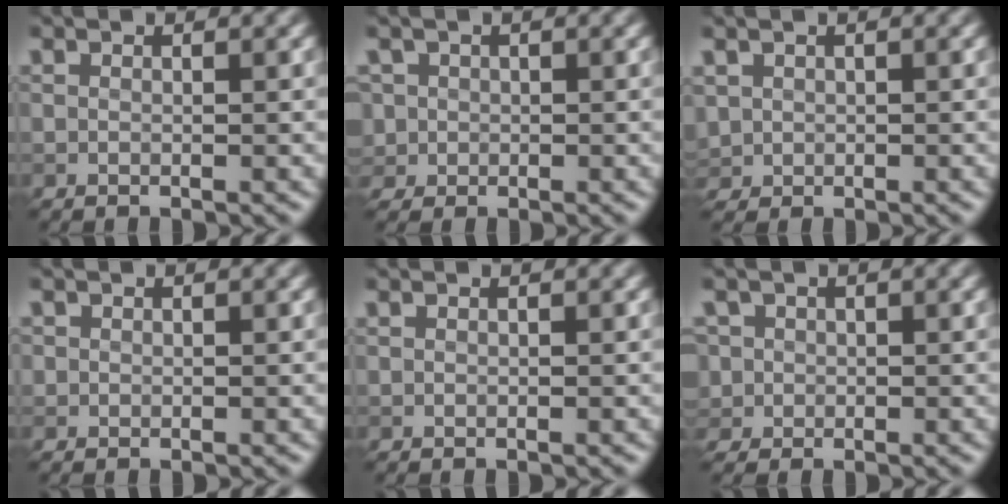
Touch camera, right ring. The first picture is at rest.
{"total": 2.3, "force": [0.3, 2.2, 0.4], "torque": [-0.007, 0.009, 0.010]}
{"total": 1.6, "force": [0.4, 1.6, 0.4], "torque": [-0.010, -0.002, 0.012]}
{"total": 0.5, "force": [0.1, 0.5, 0.0], "torque": [0.005, -0.001, 0.003]}
{"total": 0.0}
{"total": 3.1, "force": [0.6, 2.9, 0.8], "torque": [-0.012, 0.016, 0.009]}